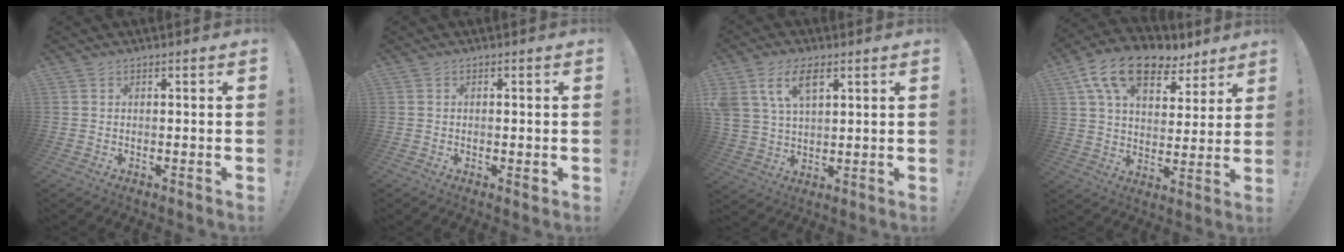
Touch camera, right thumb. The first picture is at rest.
{"total": 1.2, "force": [-0.1, 0.5, 1.1], "torque": [-0.011, -0.001, -0.003]}
{"total": 10.4, "force": [5.2, 5.9, 6.7], "torque": [-0.134, -0.002, 0.100]}
{"total": 16.1, "force": [9.6, 8.9, 9.3], "torque": [-0.155, -0.053, 0.173]}